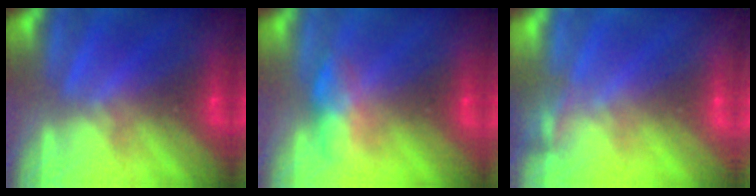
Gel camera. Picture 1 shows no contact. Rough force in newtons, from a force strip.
{"total": 2.8}
{"total": 7.1}